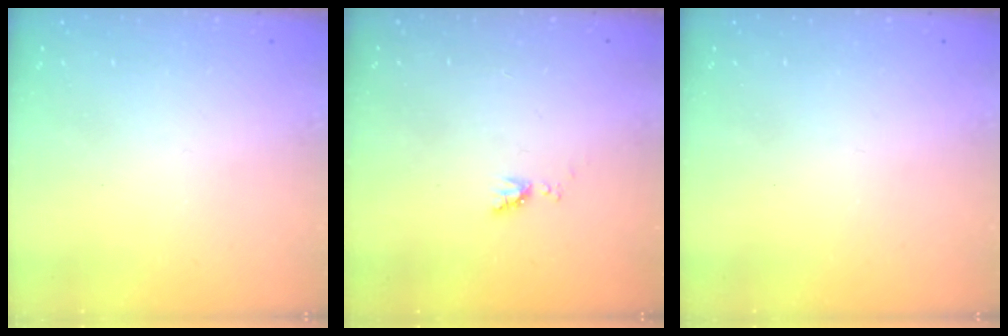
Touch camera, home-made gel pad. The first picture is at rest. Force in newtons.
{"total": 3.7, "press": 3.6, "slide": 0.7}
{"total": 0.0}